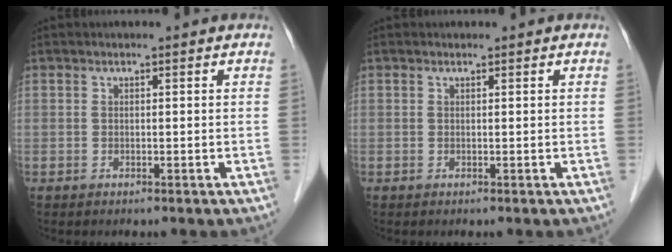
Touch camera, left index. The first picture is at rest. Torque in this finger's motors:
{"motor_torque": [0.10, -0.02, -0.02, -0.01]}